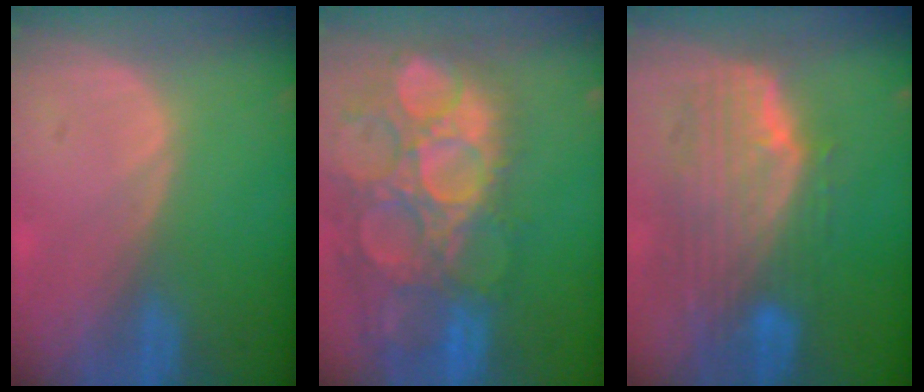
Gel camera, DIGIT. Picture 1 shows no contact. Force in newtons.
{"total": 15.4, "press": 12.7, "slide": 8.7}
{"total": 10.0, "press": 8.9, "slide": 4.6}